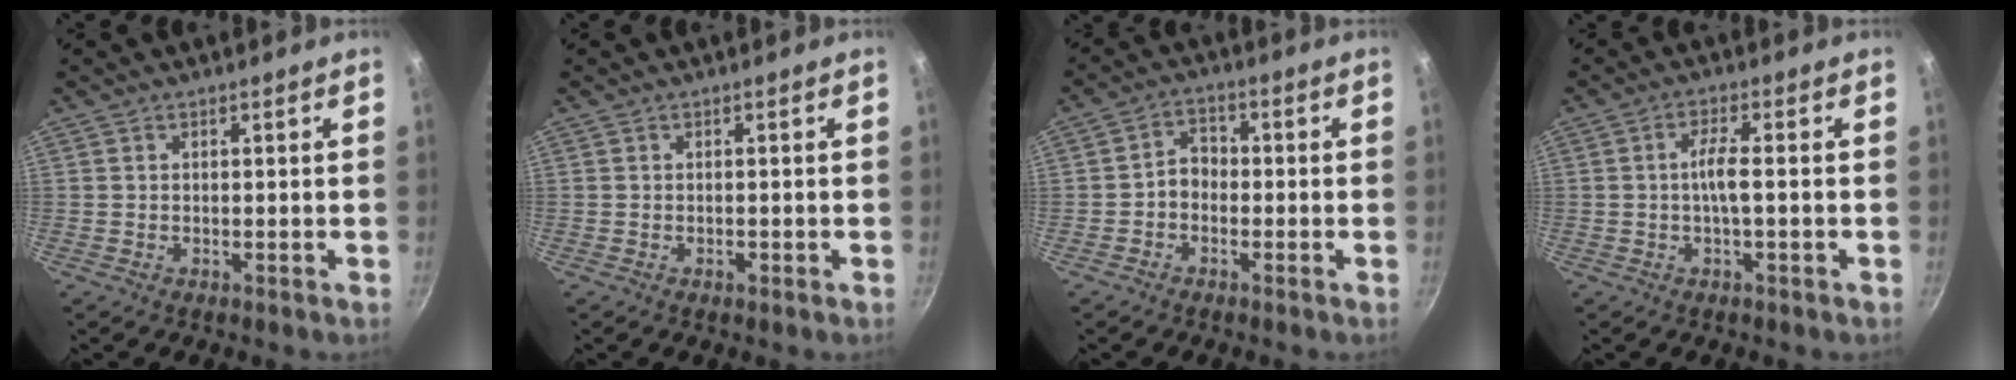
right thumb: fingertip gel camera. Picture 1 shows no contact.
{"total": 0.7, "force": [-0.4, 0.4, 0.5], "torque": [-0.009, 0.004, -0.004]}
{"total": 3.8, "force": [-1.3, 2.9, 2.1], "torque": [-0.018, 0.024, -0.031]}
{"total": 4.0, "force": [-0.7, 0.4, 3.9], "torque": [-0.084, 0.012, -0.016]}